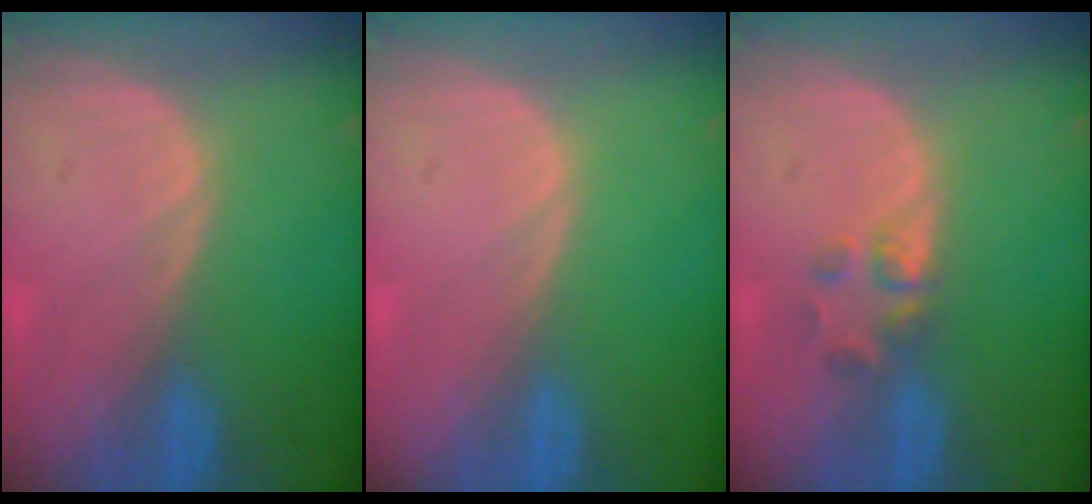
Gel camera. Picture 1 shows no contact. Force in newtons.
{"total": 0.0}
{"total": 2.6, "press": 2.4, "slide": 0.9}